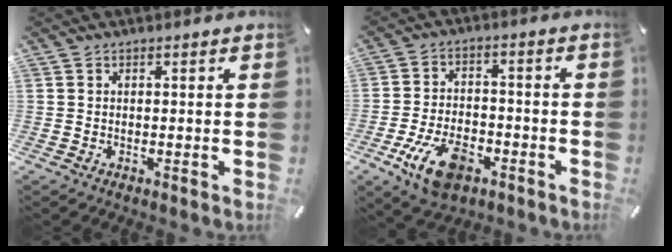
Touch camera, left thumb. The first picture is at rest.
{"total": 11.7, "force": [-5.6, 6.6, 7.8], "torque": [-0.149, 0.020, -0.100]}